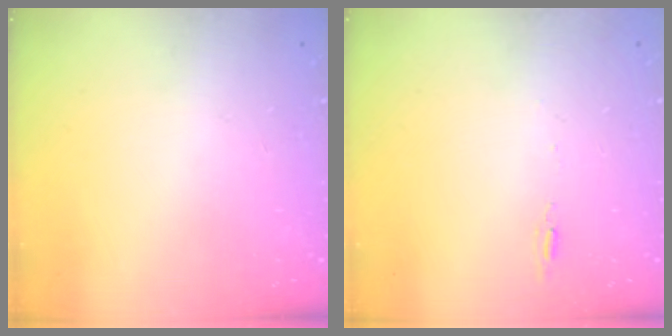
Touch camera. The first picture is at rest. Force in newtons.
{"total": 5.0, "press": 4.7, "slide": 1.7}